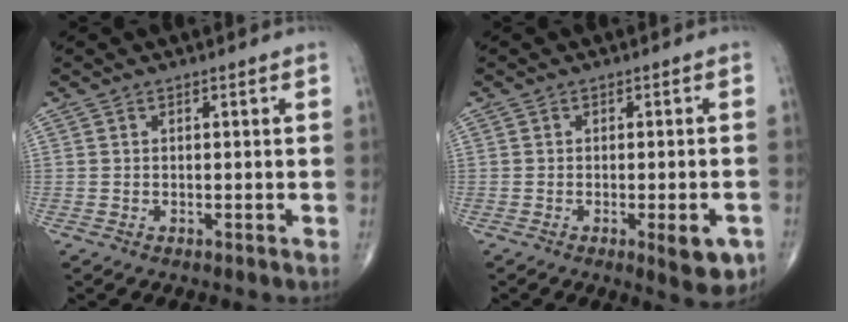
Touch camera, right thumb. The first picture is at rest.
{"total": 6.1, "force": [-2.6, 2.0, 5.2], "torque": [-0.054, 0.001, -0.026]}